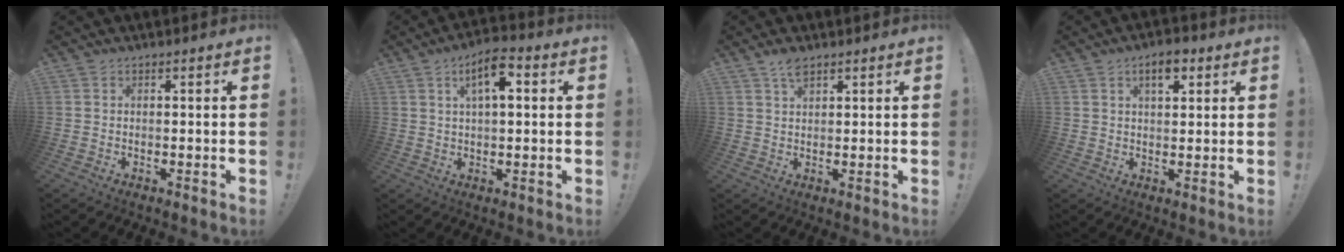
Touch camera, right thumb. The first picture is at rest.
{"total": 8.2, "force": [2.6, 3.2, 7.1], "torque": [-0.109, -0.001, 0.040]}
{"total": 3.7, "force": [2.5, 1.3, 2.4], "torque": [-0.045, -0.009, 0.043]}
{"total": 5.7, "force": [2.7, 2.7, 4.2], "torque": [-0.051, -0.007, 0.042]}